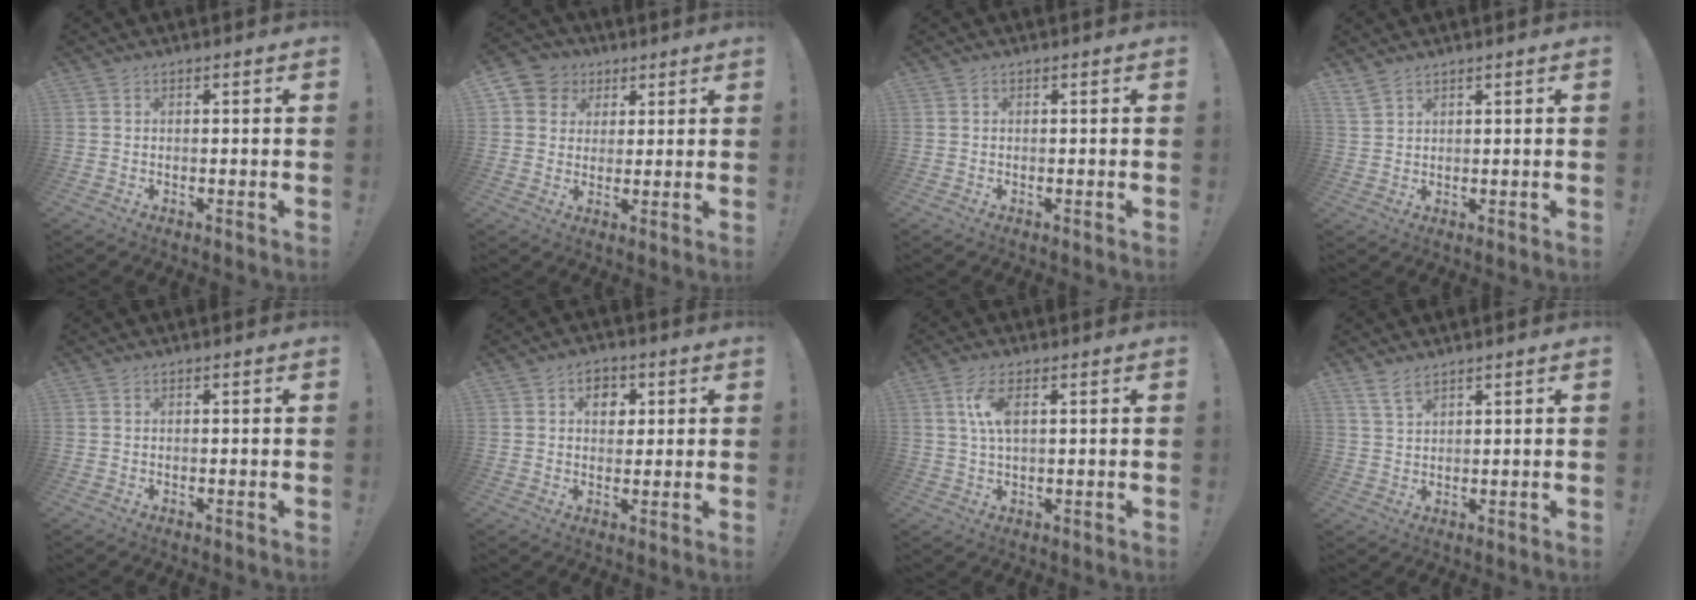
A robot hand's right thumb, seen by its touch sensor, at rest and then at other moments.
{"total": 7.4, "force": [2.4, 6.8, 1.5], "torque": [-0.024, -0.008, 0.053]}
{"total": 0.0}
{"total": 3.6, "force": [3.1, 1.3, 1.4], "torque": [-0.024, -0.016, 0.060]}
{"total": 0.0}
{"total": 6.1, "force": [2.0, 5.0, 2.9], "torque": [-0.025, -0.008, 0.032]}
{"total": 6.9, "force": [1.7, 2.9, 6.0], "torque": [-0.116, 0.002, 0.028]}
{"total": 4.4, "force": [3.5, 1.7, 2.2], "torque": [-0.032, -0.018, 0.065]}